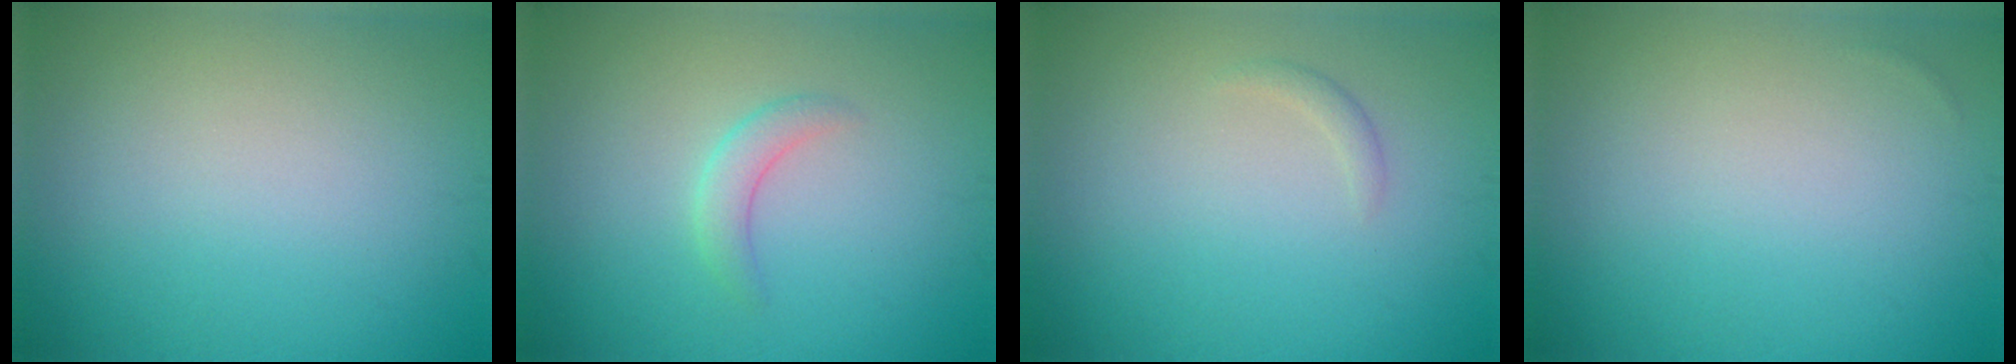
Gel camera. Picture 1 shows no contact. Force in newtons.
{"total": 1.7, "press": 1.7, "slide": 0.1}
{"total": 0.8, "press": 0.8, "slide": 0.1}
{"total": 0.0}